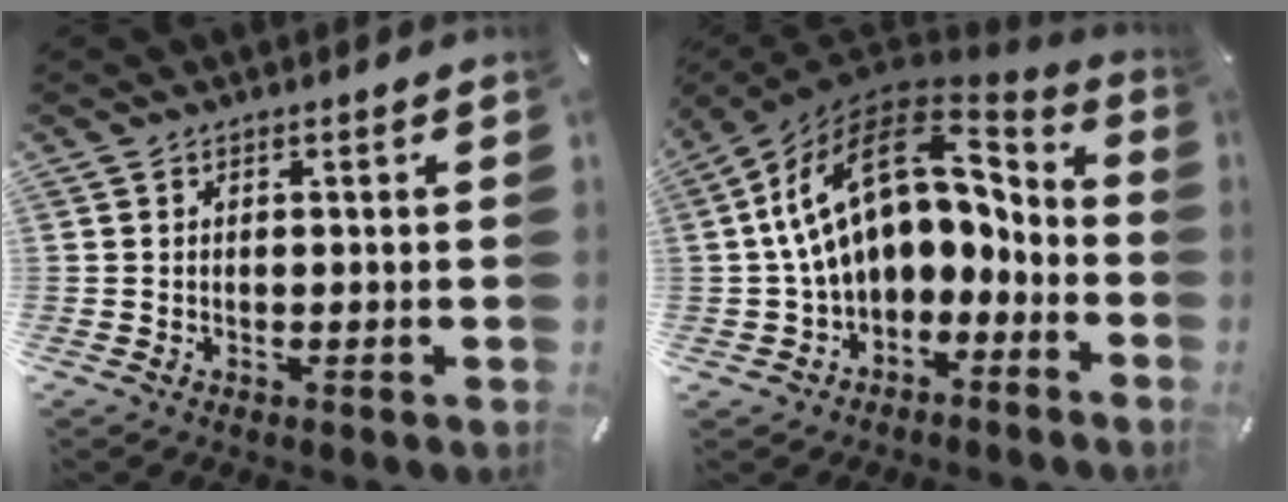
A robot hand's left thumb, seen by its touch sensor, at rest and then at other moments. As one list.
[{"total": 18.6, "force": [3.7, 12.1, 13.6], "torque": [-0.243, -0.017, 0.069]}]